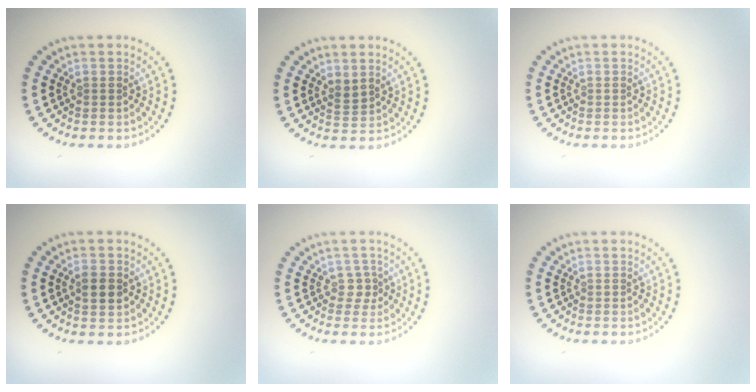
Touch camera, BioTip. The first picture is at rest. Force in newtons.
{"total": 1.2, "press": 1.0, "slide": 0.7}
{"total": 0.0}
{"total": 2.3, "press": 2.3, "slide": 0.1}
{"total": 1.2, "press": 0.9, "slide": 0.8}
{"total": 0.0}